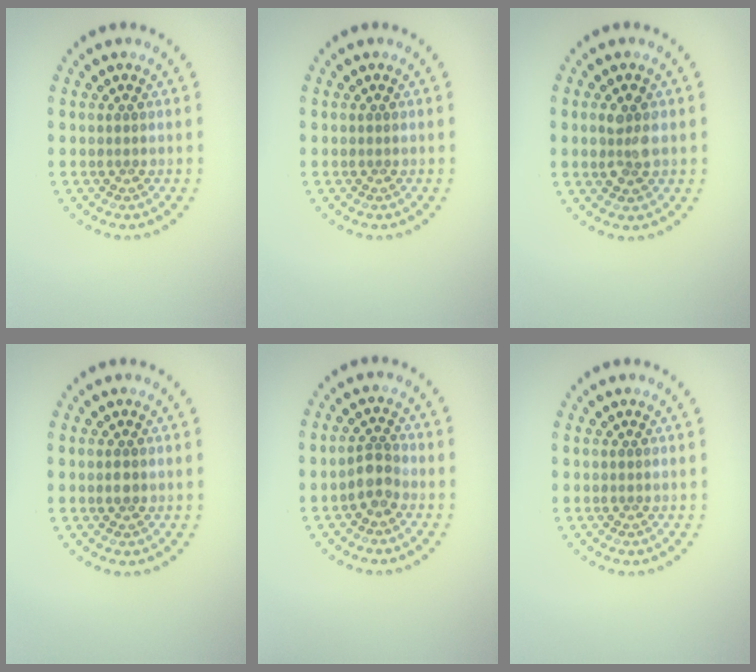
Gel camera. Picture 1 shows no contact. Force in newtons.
{"total": 0.0}
{"total": 2.6, "press": 2.6, "slide": 0.2}
{"total": 1.0, "press": 1.0, "slide": 0.1}
{"total": 2.0, "press": 1.7, "slide": 1.0}
{"total": 0.0}